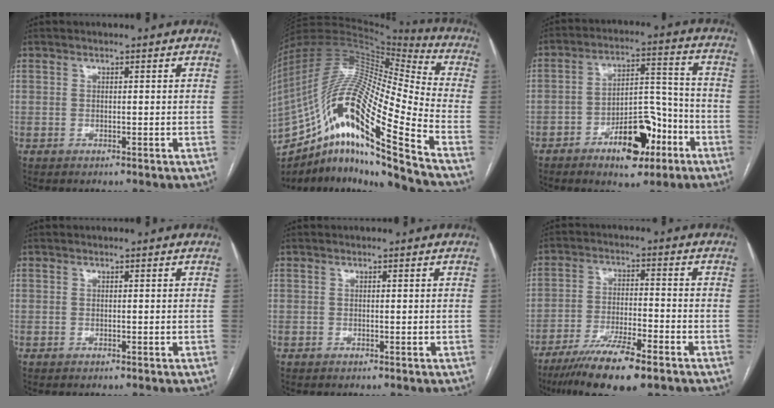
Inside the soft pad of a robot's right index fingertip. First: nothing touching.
{"total": 24.1, "force": [-13.7, 1.1, 19.8], "torque": [-0.387, -0.005, -0.249]}
{"total": 12.1, "force": [-6.4, 5.1, 8.9], "torque": [-0.139, 0.025, -0.091]}
{"total": 0.0}
{"total": 0.0}
{"total": 11.8, "force": [-8.2, 1.7, 8.2], "torque": [-0.143, -0.025, -0.138]}